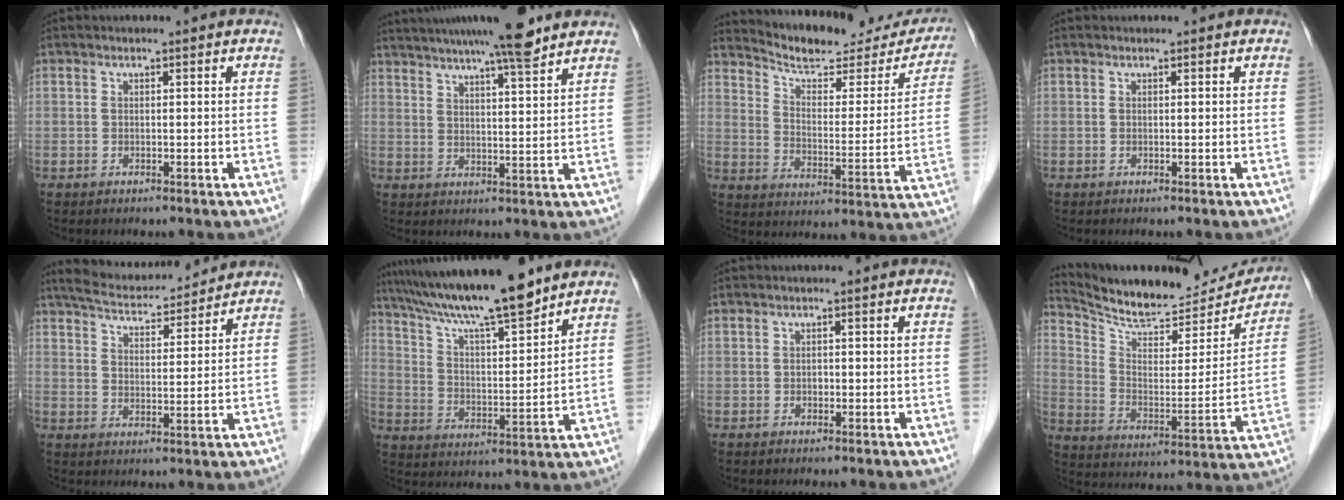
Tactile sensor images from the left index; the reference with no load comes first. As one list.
[{"total": 13.6, "force": [11.5, 0.3, 7.4], "torque": [-0.124, 0.021, 0.166]}, {"total": 20.1, "force": [18.8, 4.8, 5.5], "torque": [-0.069, -0.030, 0.249]}, {"total": 0.0}, {"total": 12.1, "force": [11.4, 1.7, 3.7], "torque": [-0.065, 0.015, 0.181]}, {"total": 16.1, "force": [13.6, 0.8, 8.5], "torque": [-0.147, 0.008, 0.233]}, {"total": 0.5, "force": [-0.1, 0.4, 0.3], "torque": [-0.005, 0.002, -0.004]}, {"total": 20.7, "force": [19.5, 4.6, 4.9], "torque": [-0.080, -0.039, 0.284]}]